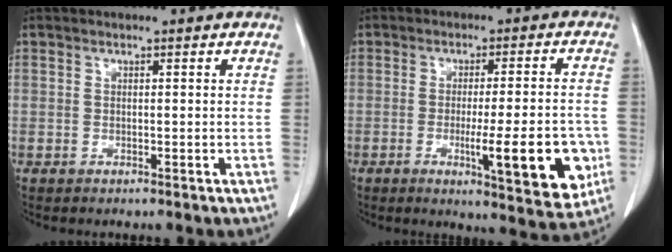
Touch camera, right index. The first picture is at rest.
{"total": 12.9, "force": [-3.6, 2.1, 12.2], "torque": [-0.156, -0.013, -0.042]}